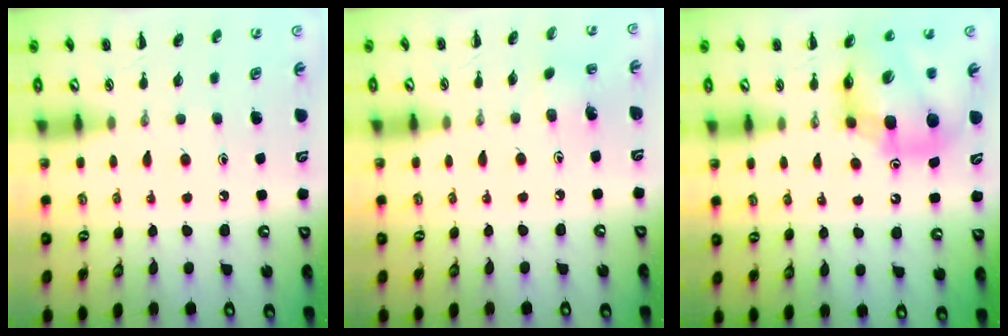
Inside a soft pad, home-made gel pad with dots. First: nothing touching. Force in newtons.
{"total": 1.8, "press": 1.7, "slide": 0.7}
{"total": 12.9, "press": 12.3, "slide": 3.9}